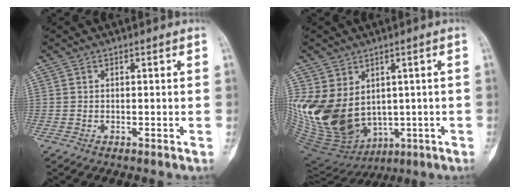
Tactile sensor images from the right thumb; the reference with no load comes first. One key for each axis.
{"total": 19.8, "fx": 0.7, "fy": 15.1, "fz": 12.7, "tx": -0.264, "ty": -0.007, "tz": 0.055}